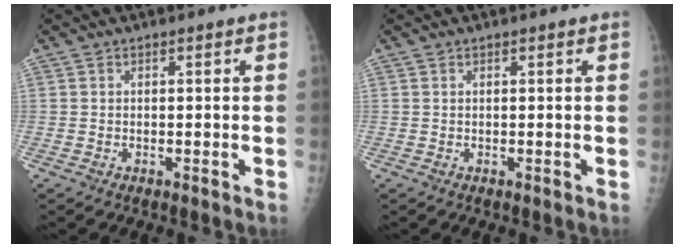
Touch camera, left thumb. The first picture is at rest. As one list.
[{"total": 0.0}]